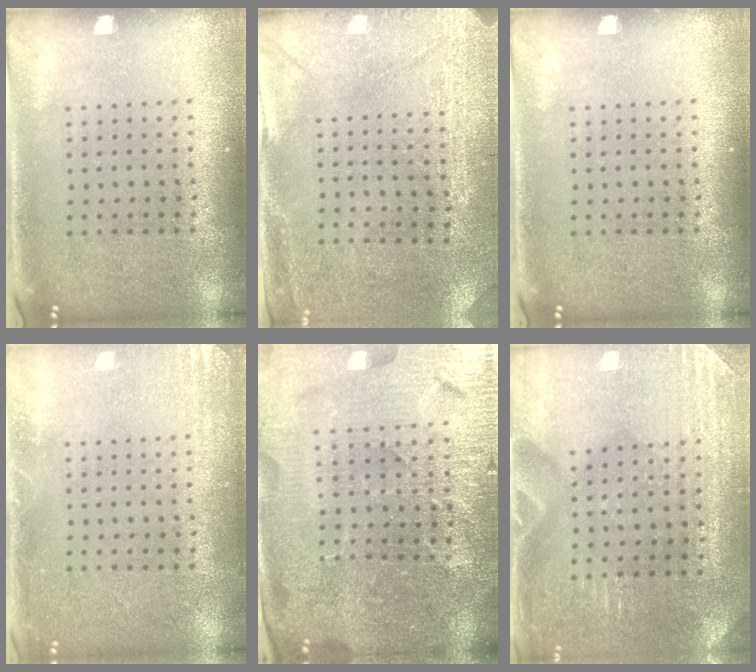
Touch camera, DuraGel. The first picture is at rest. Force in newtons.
{"total": 2.9, "press": 2.4, "slide": 1.6}
{"total": 0.0}
{"total": 1.8, "press": 1.8, "slide": 0.2}
{"total": 5.6, "press": 5.1, "slide": 2.4}
{"total": 3.0, "press": 2.9, "slide": 0.3}